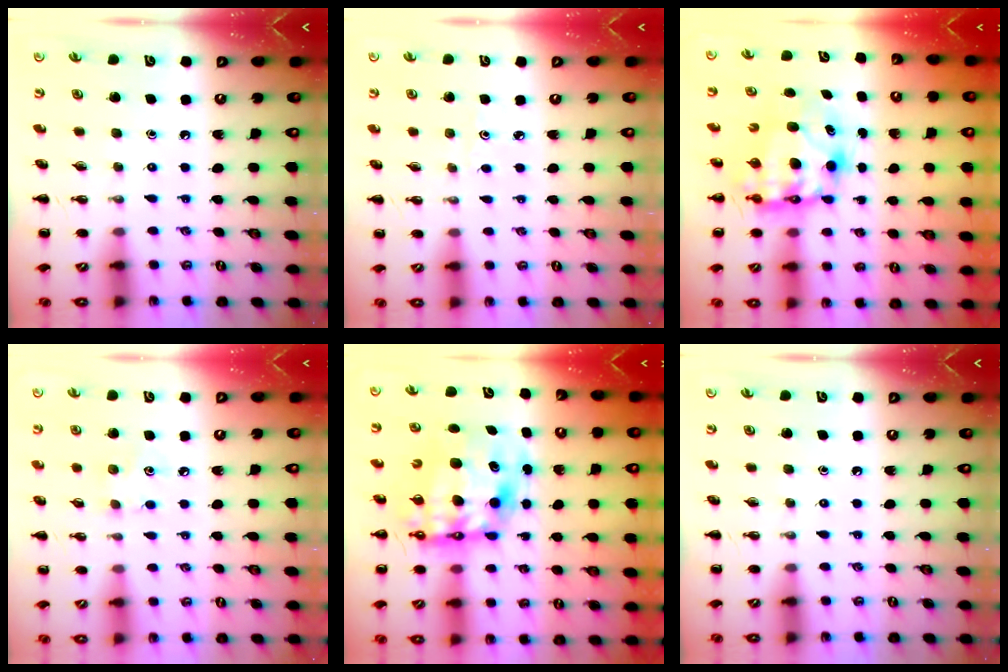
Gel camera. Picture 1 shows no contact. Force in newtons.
{"total": 2.5, "press": 2.4, "slide": 0.8}
{"total": 7.5, "press": 7.2, "slide": 2.1}
{"total": 5.2, "press": 5.1, "slide": 1.1}
{"total": 11.4, "press": 11.1, "slide": 2.9}
{"total": 0.0}